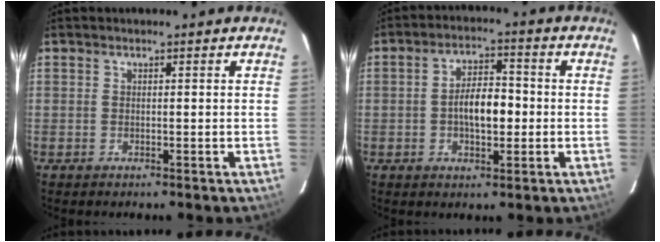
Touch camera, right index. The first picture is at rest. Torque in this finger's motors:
{"motor_torque": [1.33, -0.16, 0.64, 0.12]}